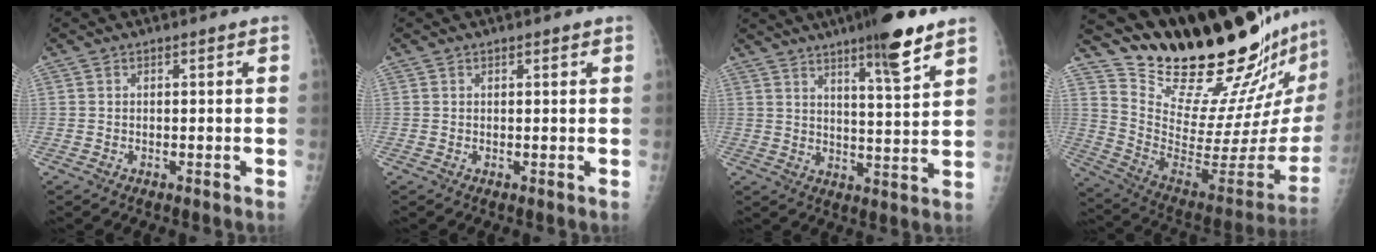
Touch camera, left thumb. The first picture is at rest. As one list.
[{"total": 0.8, "force": [0.5, 0.3, 0.5], "torque": [-0.004, -0.001, 0.006]}, {"total": 11.4, "force": [7.6, 1.5, 8.4], "torque": [-0.118, -0.044, 0.114]}, {"total": 32.0, "force": [27.7, 5.1, 15.1], "torque": [-0.213, -0.202, 0.407]}]